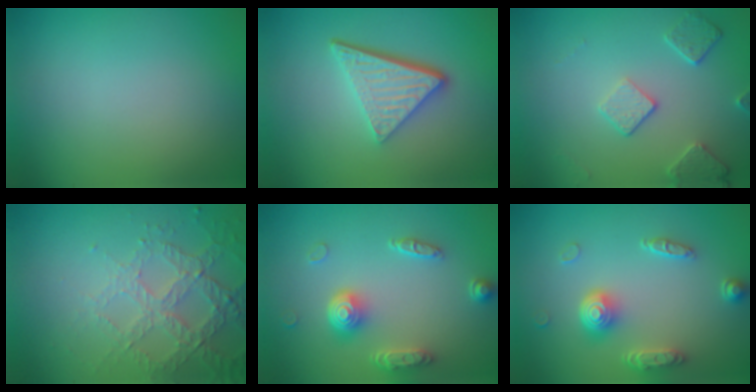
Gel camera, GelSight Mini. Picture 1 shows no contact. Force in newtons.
{"total": 5.3, "press": 3.6, "slide": 3.9}
{"total": 2.9, "press": 2.8, "slide": 0.9}
{"total": 3.7, "press": 3.6, "slide": 0.5}
{"total": 4.5, "press": 3.5, "slide": 2.9}
{"total": 4.5, "press": 3.5, "slide": 2.9}